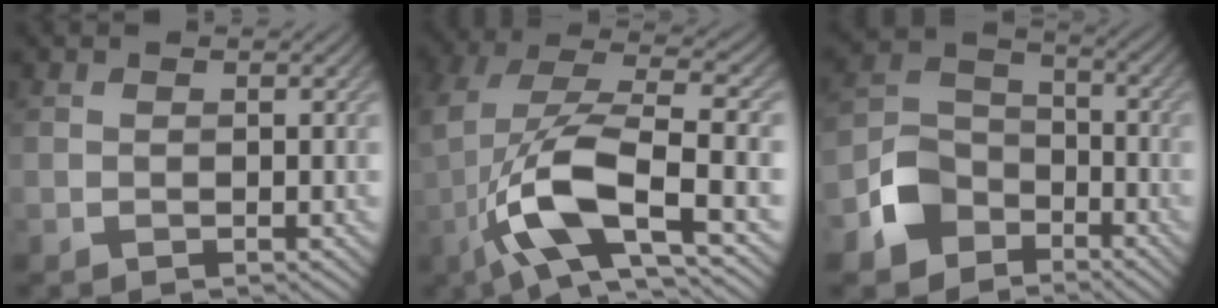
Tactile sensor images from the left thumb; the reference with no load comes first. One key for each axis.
{"total": 13.3, "fx": -4.0, "fy": 5.2, "fz": 11.6, "tx": -0.238, "ty": -0.004, "tz": -0.074}
{"total": 7.4, "fx": -4.3, "fy": 5.3, "fz": 2.8, "tx": -0.060, "ty": 0.000, "tz": -0.105}